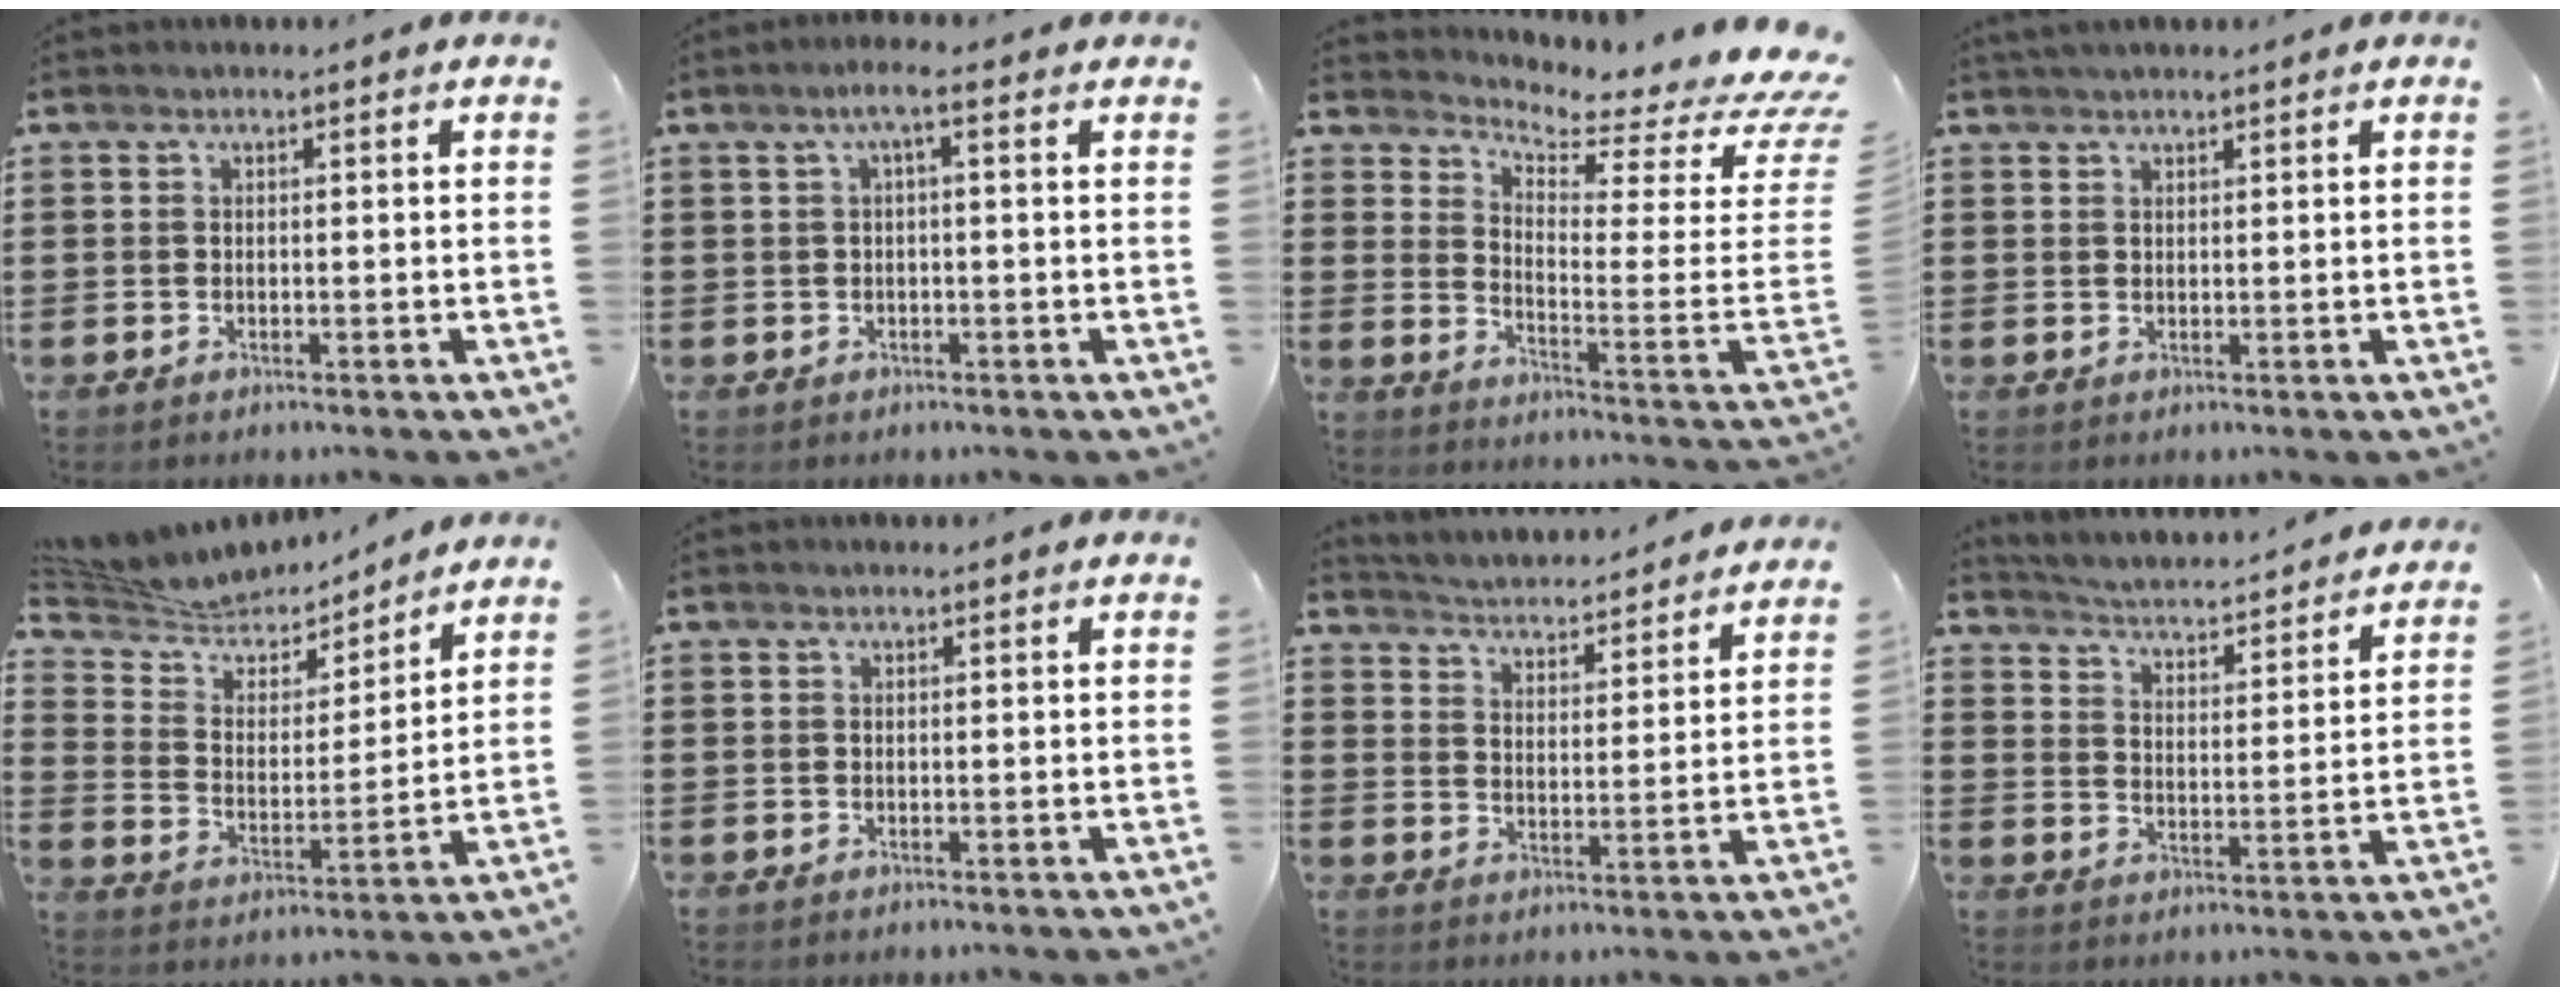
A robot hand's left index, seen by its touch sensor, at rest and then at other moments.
{"total": 2.2, "force": [0.4, 0.0, 2.2], "torque": [-0.044, 0.002, 0.004]}
{"total": 3.5, "force": [3.1, -0.2, 1.8], "torque": [-0.050, -0.052, 0.044]}
{"total": 1.5, "force": [1.4, 0.2, 0.5], "torque": [-0.011, 0.001, 0.026]}
{"total": 6.0, "force": [5.5, 2.2, 0.8], "torque": [-0.052, -0.039, 0.092]}
{"total": 0.0}
{"total": 3.7, "force": [3.6, -0.4, -0.2], "torque": [-0.017, -0.035, 0.056]}
{"total": 3.0, "force": [2.9, -0.4, 0.0], "torque": [-0.023, -0.036, 0.041]}